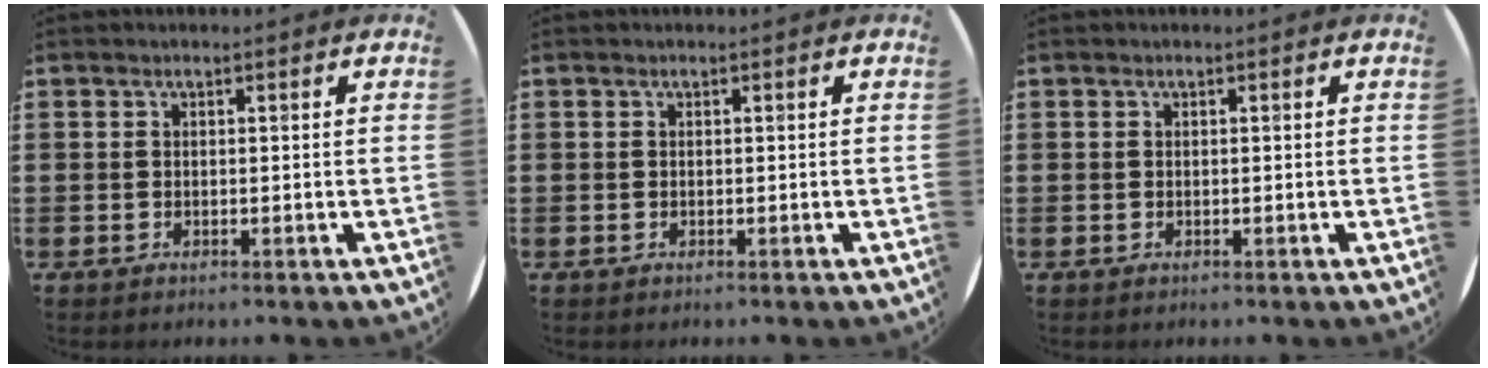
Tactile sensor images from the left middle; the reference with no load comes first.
{"total": 0.0}
{"total": 0.0}